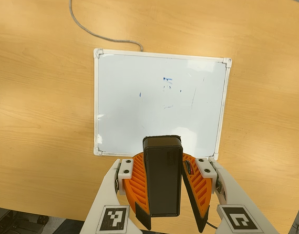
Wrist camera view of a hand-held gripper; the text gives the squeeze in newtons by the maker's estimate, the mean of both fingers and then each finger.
{"total": 9.0, "left": 9.2, "right": 8.9}